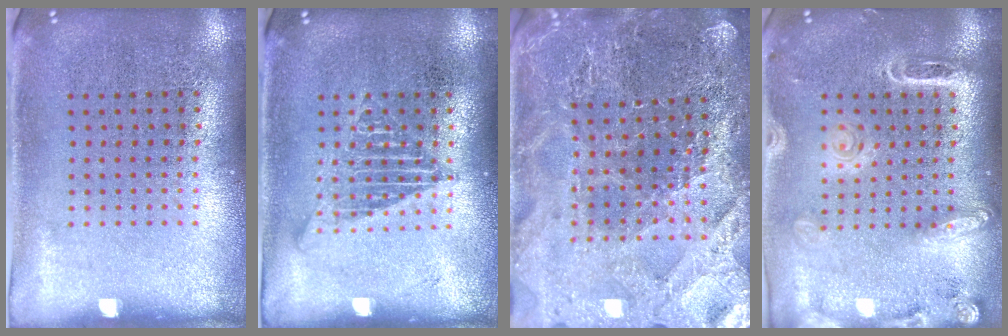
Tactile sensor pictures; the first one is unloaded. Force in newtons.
{"total": 1.9, "press": 1.9, "slide": 0.2}
{"total": 3.5, "press": 3.4, "slide": 0.8}
{"total": 2.0, "press": 1.8, "slide": 1.1}